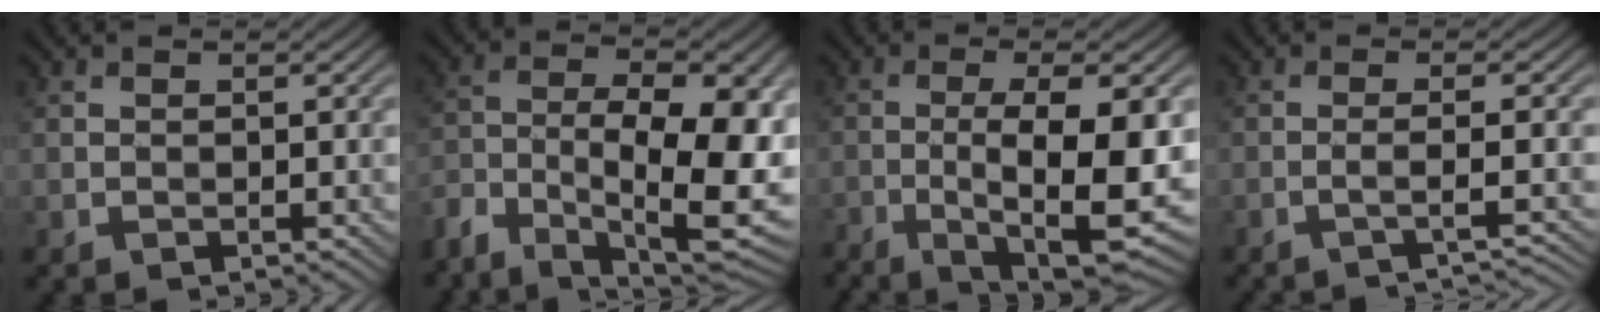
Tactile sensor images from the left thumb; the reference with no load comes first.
{"total": 14.3, "force": [-6.3, 6.0, 11.3], "torque": [-0.198, -0.015, -0.110]}
{"total": 11.4, "force": [-3.0, 3.0, 10.6], "torque": [-0.168, -0.002, -0.041]}
{"total": 3.2, "force": [-1.6, 0.4, 2.7], "torque": [-0.029, 0.011, -0.049]}